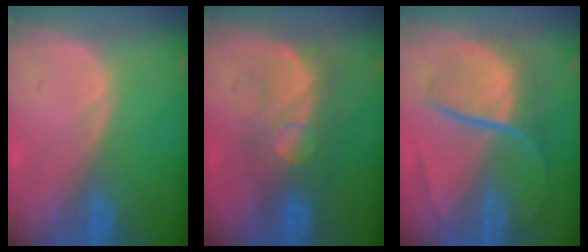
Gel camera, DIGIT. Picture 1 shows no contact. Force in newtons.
{"total": 8.2, "press": 7.7, "slide": 2.8}
{"total": 9.1, "press": 7.7, "slide": 5.0}